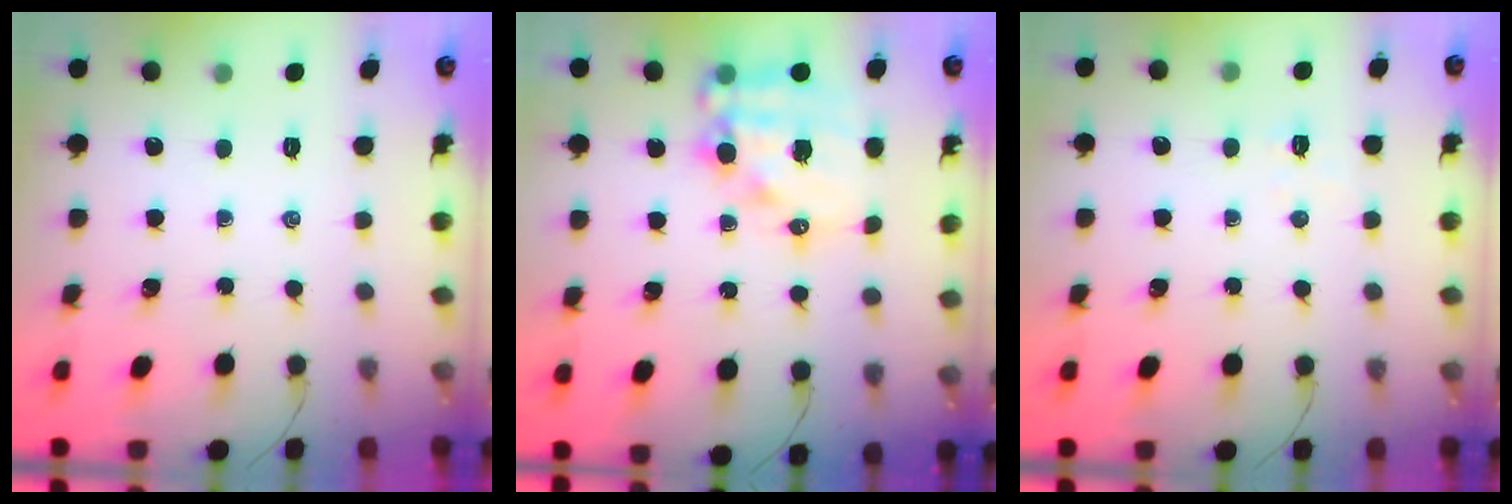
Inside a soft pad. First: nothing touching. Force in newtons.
{"total": 13.5, "press": 13.2, "slide": 3.1}
{"total": 2.9, "press": 2.8, "slide": 0.9}